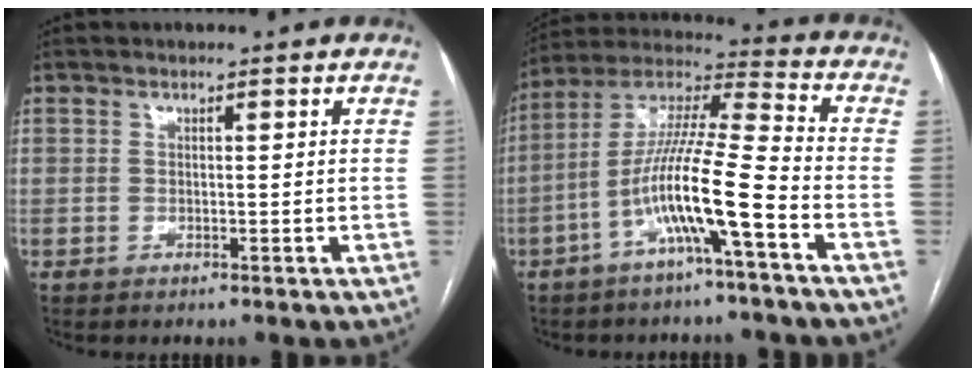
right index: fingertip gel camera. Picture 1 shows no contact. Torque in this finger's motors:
{"motor_torque": [1.68, -0.46, 1.05, 0.21]}